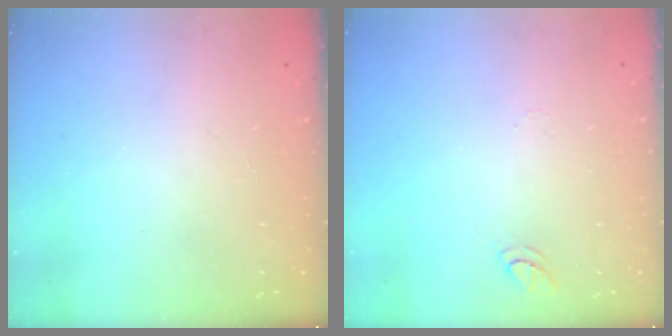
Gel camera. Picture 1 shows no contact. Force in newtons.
{"total": 4.9, "press": 4.9, "slide": 0.5}